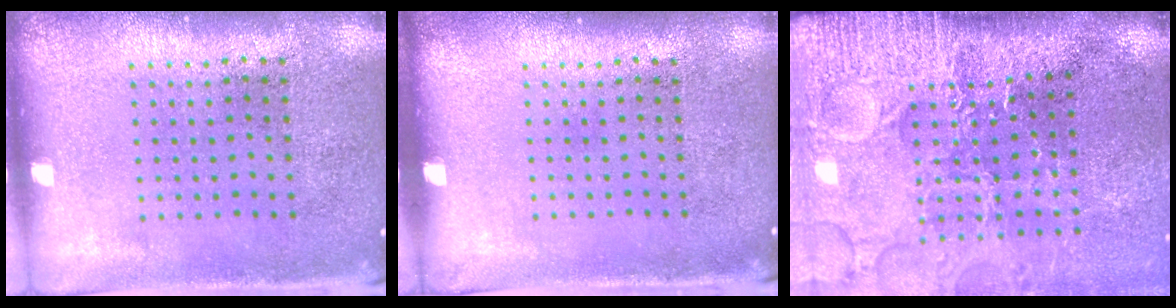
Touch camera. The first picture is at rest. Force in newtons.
{"total": 0.0}
{"total": 4.5, "press": 3.8, "slide": 2.6}